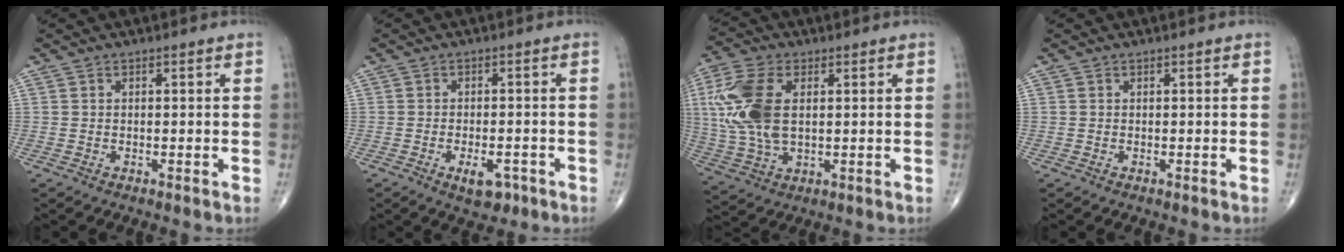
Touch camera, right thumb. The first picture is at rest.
{"total": 4.8, "force": [-2.4, 2.4, 3.4], "torque": [-0.043, 0.007, -0.031]}
{"total": 14.3, "force": [2.4, 7.9, 11.6], "torque": [-0.269, 0.001, 0.050]}
{"total": 0.0}